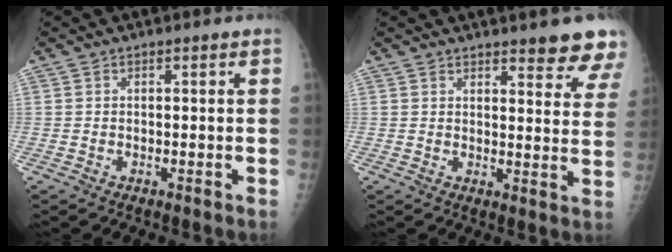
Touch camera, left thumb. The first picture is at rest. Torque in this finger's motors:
{"motor_torque": [1.21, 0.55, 0.43, -0.48, 0.00]}